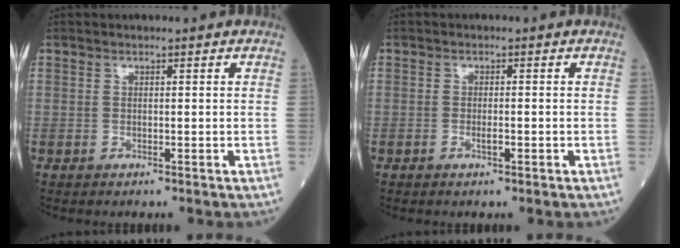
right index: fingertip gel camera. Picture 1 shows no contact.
{"total": 1.3, "force": [-0.6, 0.3, 1.1], "torque": [-0.022, 0.000, -0.010]}